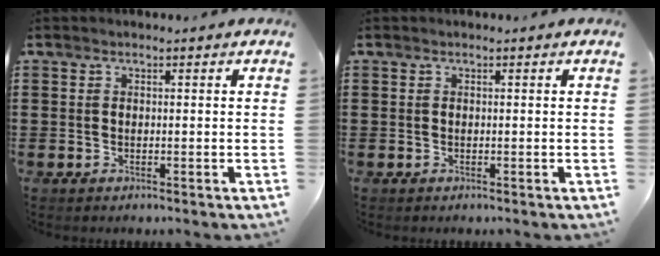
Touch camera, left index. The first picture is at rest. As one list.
[{"total": 0.0}]